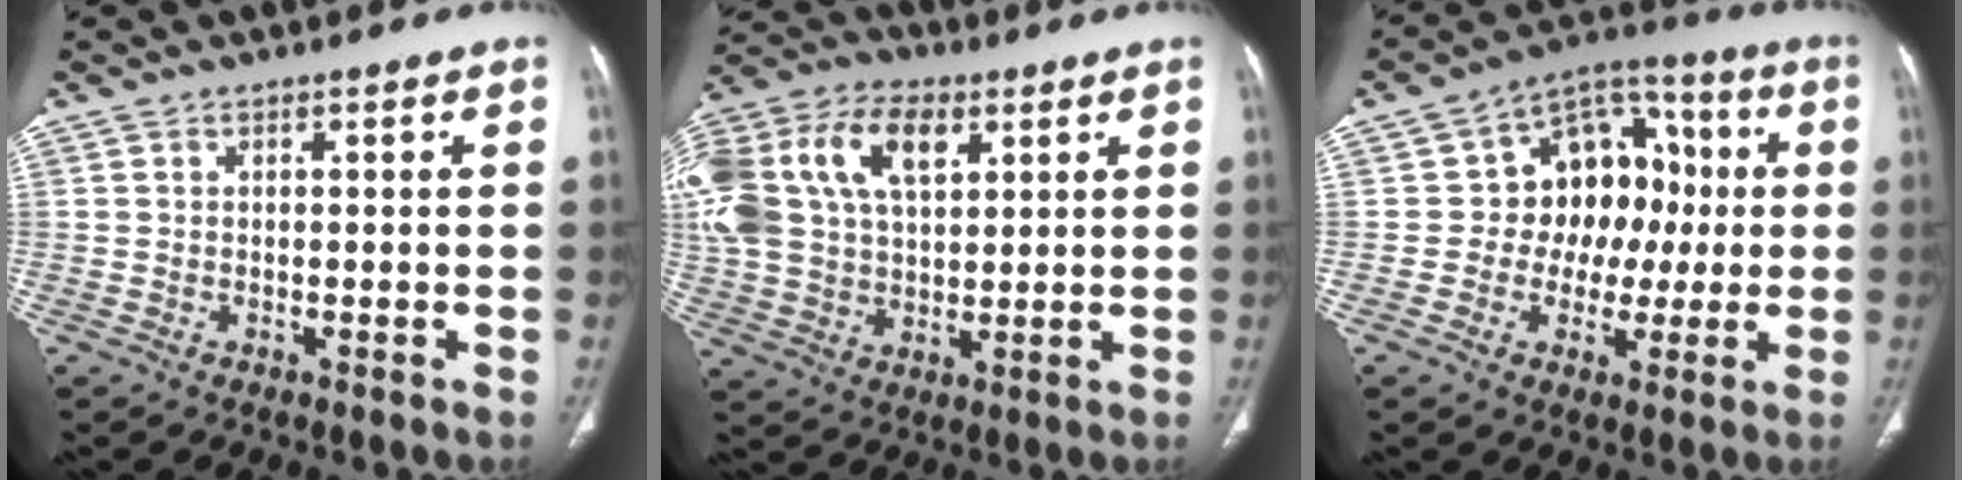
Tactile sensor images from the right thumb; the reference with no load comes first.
{"total": 27.1, "force": [9.2, 17.3, 18.7], "torque": [-0.437, 0.052, 0.176]}
{"total": 14.2, "force": [0.4, 11.1, 8.7], "torque": [-0.066, 0.031, 0.001]}